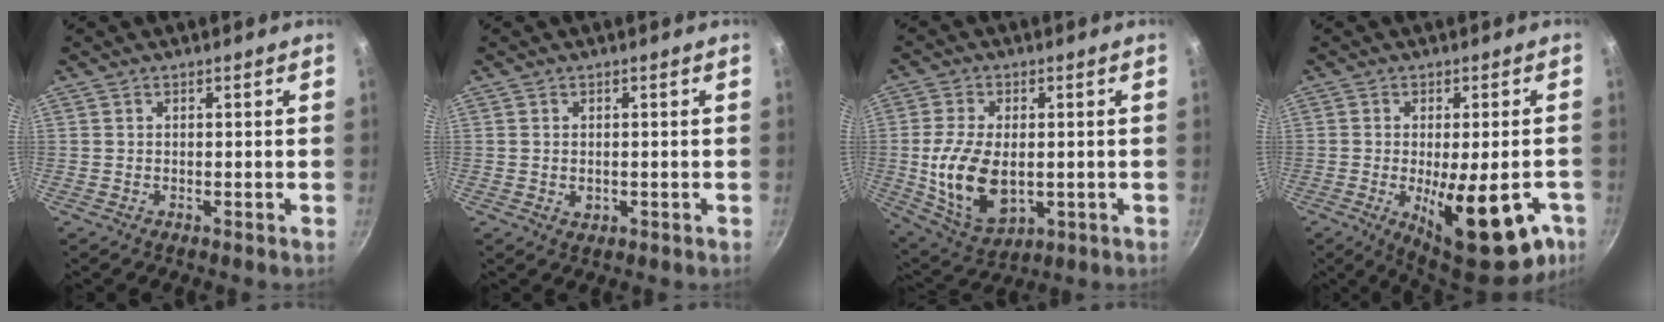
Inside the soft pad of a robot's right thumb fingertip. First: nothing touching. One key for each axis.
{"total": 1.7, "fx": -0.2, "fy": 1.3, "fz": 1.0, "tx": -0.015, "ty": -0.002, "tz": -0.002}
{"total": 13.9, "fx": -0.9, "fy": 8.2, "fz": 11.1, "tx": -0.204, "ty": -0.010, "tz": -0.001}
{"total": 18.5, "fx": -6.4, "fy": 6.7, "fz": 16.0, "tx": -0.186, "ty": -0.006, "tz": -0.074}